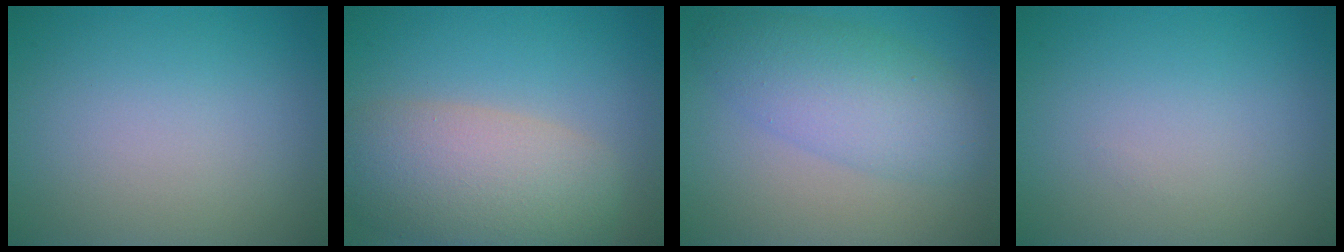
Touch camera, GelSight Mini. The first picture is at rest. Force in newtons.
{"total": 7.6, "press": 7.6, "slide": 0.4}
{"total": 5.3, "press": 5.3, "slide": 0.1}
{"total": 0.0}